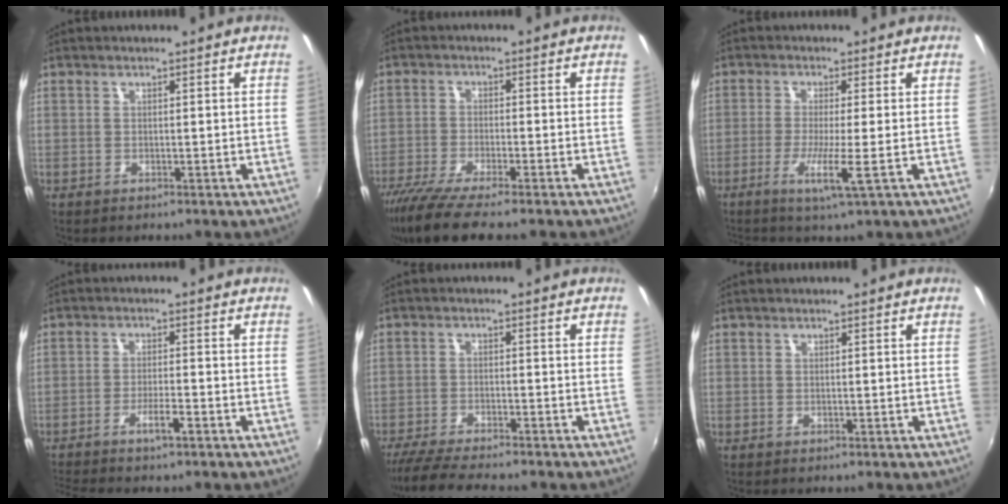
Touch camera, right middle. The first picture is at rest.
{"total": 9.8, "force": [-7.8, 0.6, 5.9], "torque": [-0.132, -0.035, -0.138]}
{"total": 4.9, "force": [-1.8, -1.2, 4.4], "torque": [-0.101, -0.012, -0.040]}
{"total": 5.2, "force": [-3.8, 0.0, 3.5], "torque": [-0.080, 0.001, -0.072]}
{"total": 10.4, "force": [-9.2, 0.9, 4.8], "torque": [-0.116, -0.029, -0.151]}
{"total": 0.0}